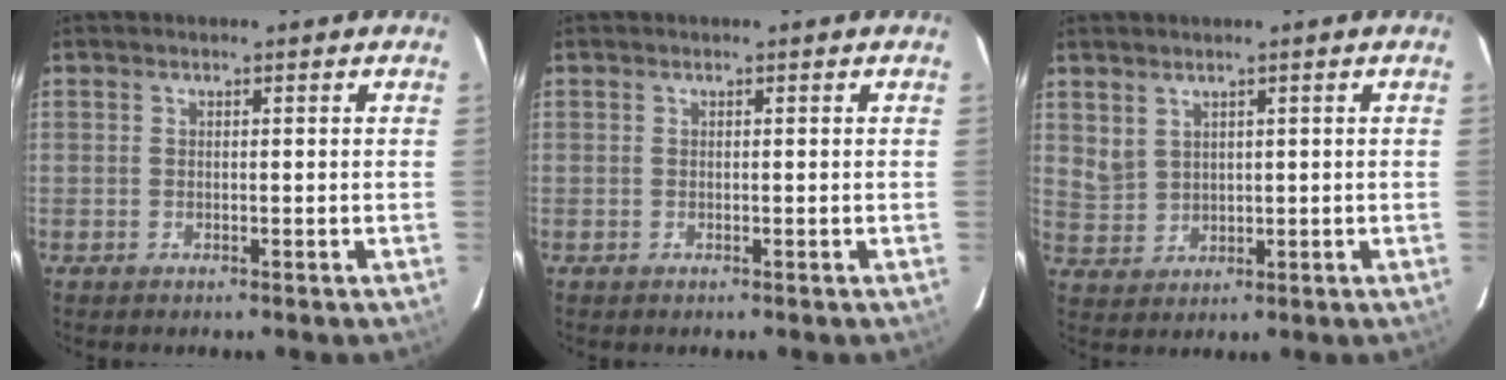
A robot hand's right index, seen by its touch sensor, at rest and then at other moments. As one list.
[{"total": 0.0}, {"total": 3.9, "force": [2.5, 2.7, 1.1], "torque": [-0.019, 0.004, 0.066]}]